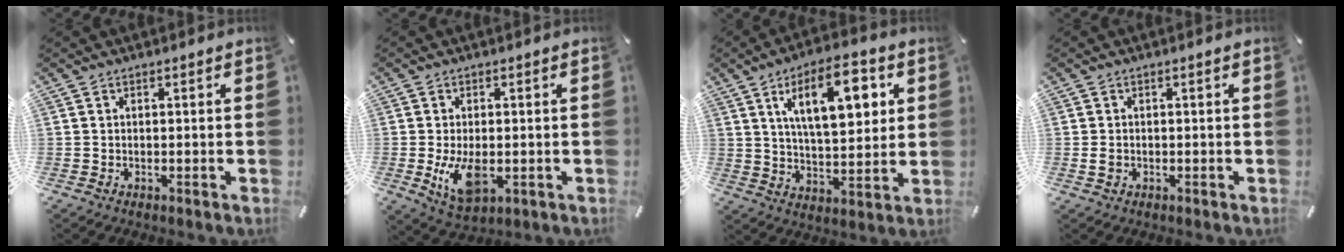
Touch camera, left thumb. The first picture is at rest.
{"total": 8.4, "force": [-1.0, 4.8, 6.8], "torque": [-0.137, -0.013, -0.018]}
{"total": 15.8, "force": [6.5, 7.4, 12.3], "torque": [-0.193, -0.008, 0.107]}
{"total": 1.4, "force": [-0.2, 1.0, 0.9], "torque": [-0.017, 0.003, -0.005]}